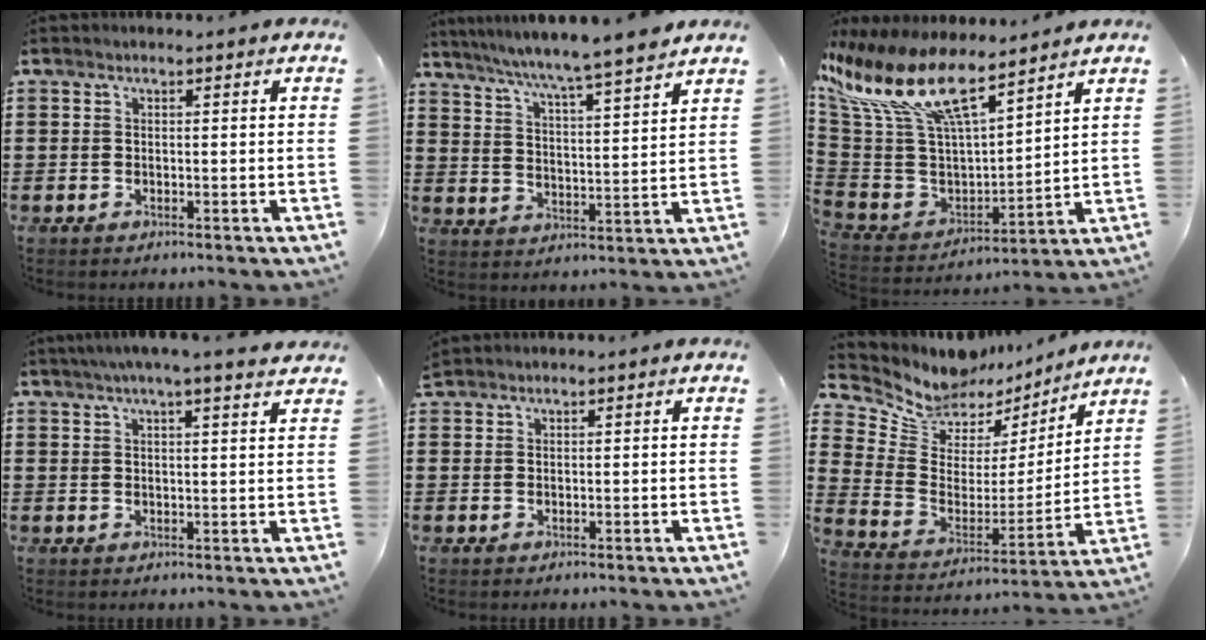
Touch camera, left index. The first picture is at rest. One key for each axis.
{"total": 6.1, "fx": 5.5, "fy": -1.1, "fz": 2.3, "tx": -0.069, "ty": -0.041, "tz": 0.090}
{"total": 14.0, "fx": 8.3, "fy": 4.7, "fz": 10.2, "tx": -0.234, "ty": -0.052, "tz": 0.143}
{"total": 4.0, "fx": 3.3, "fy": -0.3, "fz": 2.2, "tx": -0.054, "ty": -0.002, "tz": 0.058}
{"total": 1.1, "fx": 1.1, "fy": 0.2, "fz": 0.0, "tx": -0.003, "ty": 0.000, "tz": 0.021}
{"total": 7.6, "fx": 6.8, "fy": 3.4, "fz": 0.5, "tx": -0.062, "ty": -0.054, "tz": 0.121}